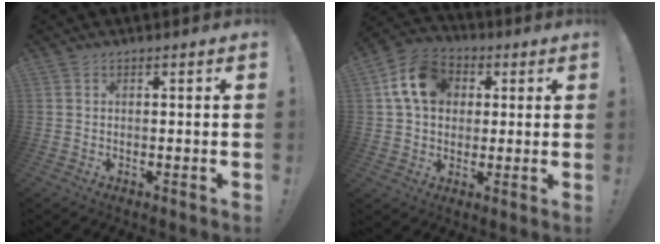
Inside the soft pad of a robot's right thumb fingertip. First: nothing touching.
{"total": 14.0, "force": [3.8, 11.1, 7.6], "torque": [-0.115, 0.008, 0.080]}